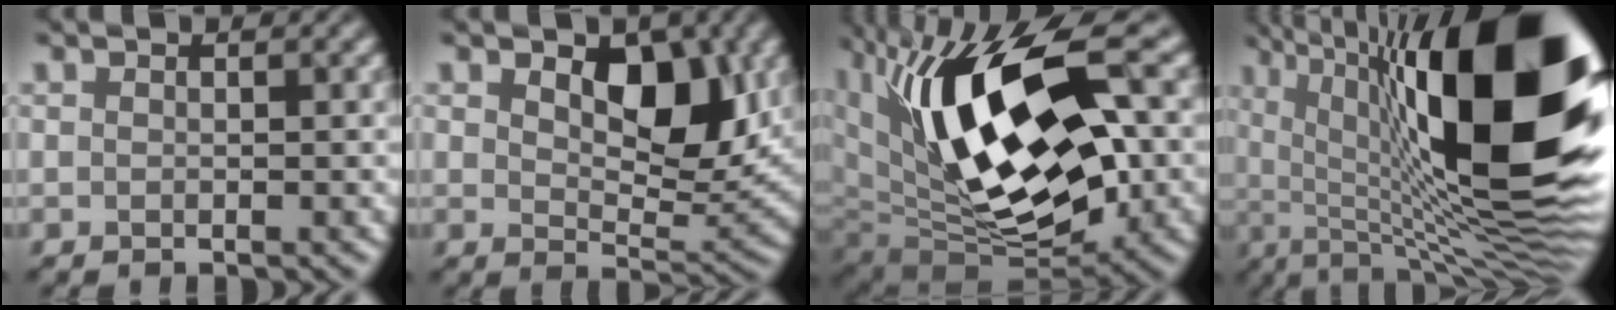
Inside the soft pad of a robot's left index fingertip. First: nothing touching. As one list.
[{"total": 6.6, "force": [2.1, 3.8, 5.0], "torque": [-0.078, -0.016, 0.033]}, {"total": 16.8, "force": [3.6, 8.0, 14.4], "torque": [-0.248, 0.002, 0.054]}, {"total": 20.3, "force": [5.2, 6.8, 18.4], "torque": [-0.283, 0.032, 0.088]}]